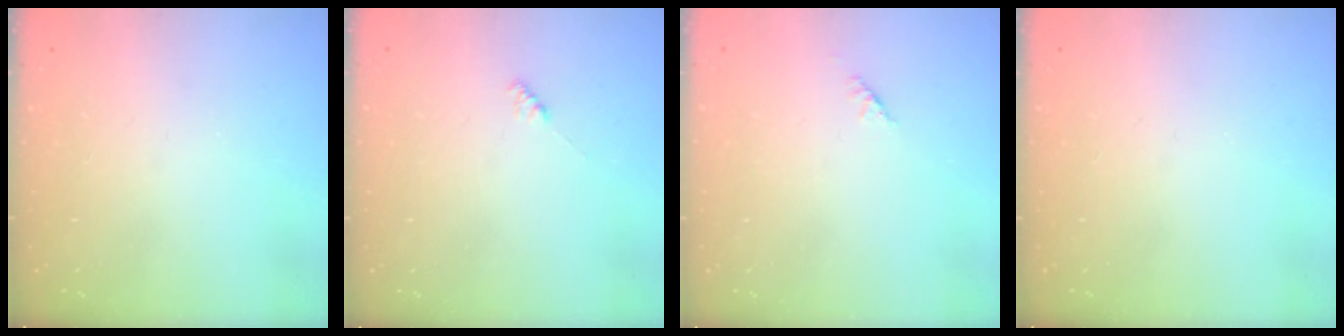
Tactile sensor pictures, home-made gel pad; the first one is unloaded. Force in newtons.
{"total": 2.1, "press": 2.0, "slide": 0.5}
{"total": 1.4, "press": 1.3, "slide": 0.5}
{"total": 0.0}